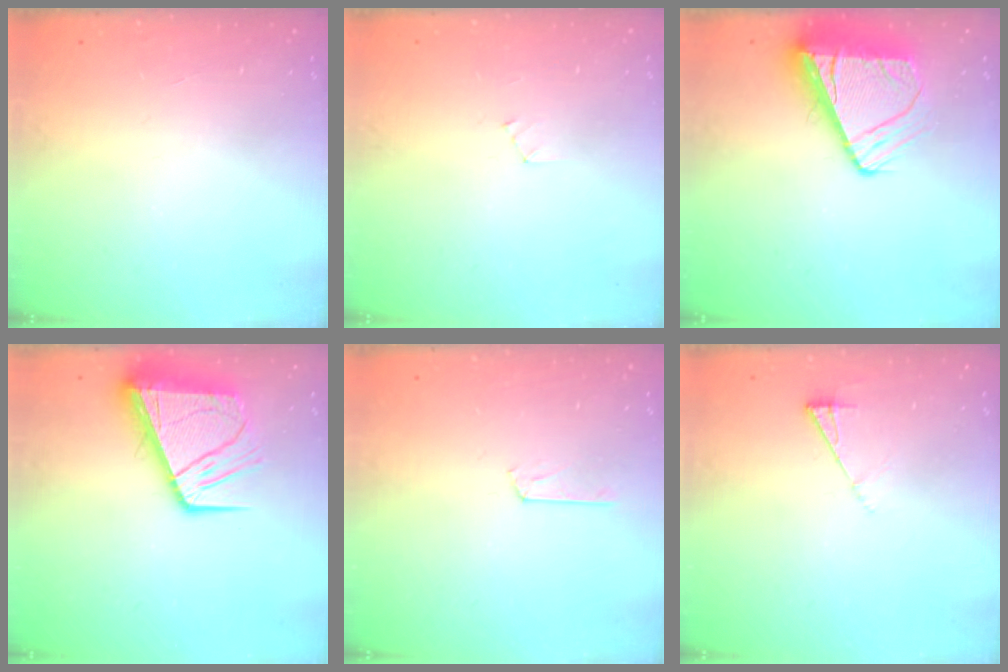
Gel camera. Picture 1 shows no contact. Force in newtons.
{"total": 4.2, "press": 4.2, "slide": 0.6}
{"total": 9.2, "press": 9.1, "slide": 1.1}
{"total": 12.6, "press": 12.5, "slide": 1.7}
{"total": 2.9, "press": 2.9, "slide": 0.3}
{"total": 4.8, "press": 4.8, "slide": 0.7}